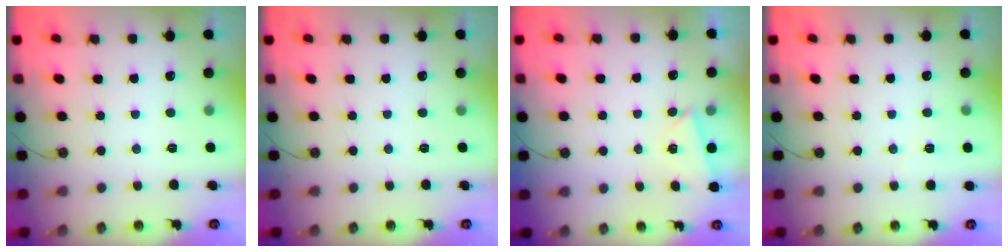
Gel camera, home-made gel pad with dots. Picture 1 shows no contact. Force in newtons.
{"total": 0.0}
{"total": 2.5, "press": 2.1, "slide": 1.5}
{"total": 3.0, "press": 2.3, "slide": 1.9}